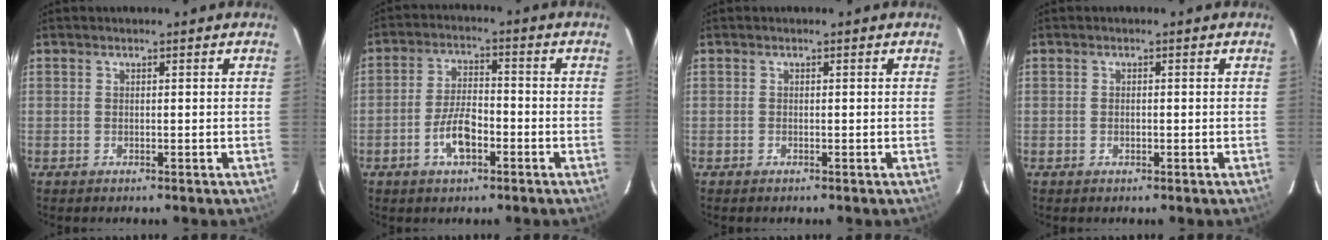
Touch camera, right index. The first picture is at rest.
{"total": 7.0, "force": [-3.2, 3.0, 5.5], "torque": [-0.114, 0.006, -0.055]}
{"total": 0.0}
{"total": 0.9, "force": [-0.3, 0.5, 0.6], "torque": [-0.012, 0.002, -0.004]}